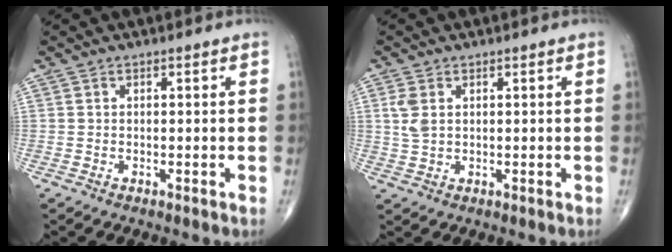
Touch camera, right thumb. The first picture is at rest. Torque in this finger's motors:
{"motor_torque": [0.03, 0.03, 0.47, 0.35, 0.04]}